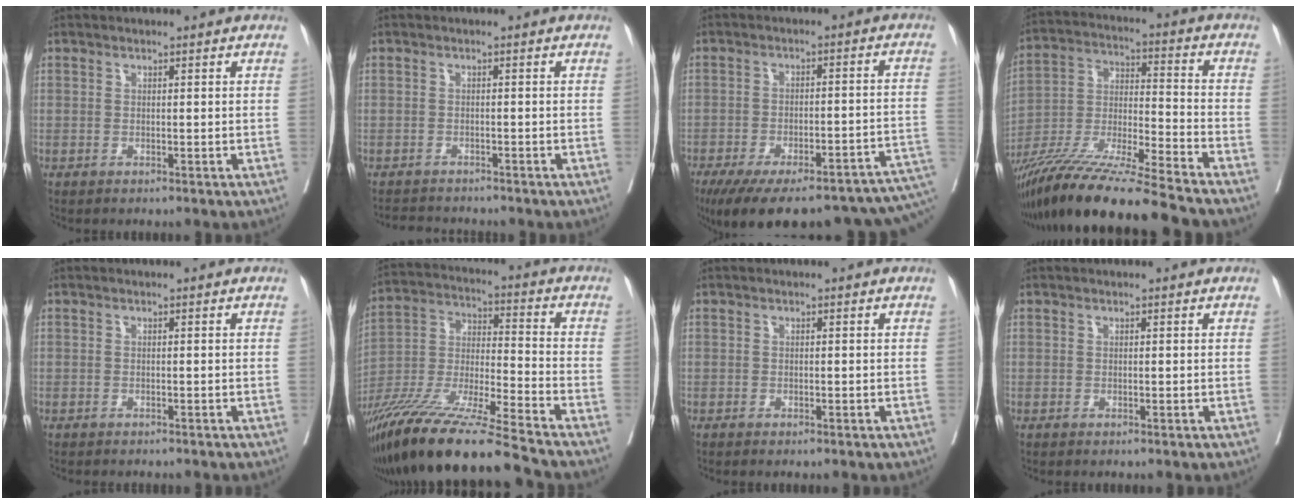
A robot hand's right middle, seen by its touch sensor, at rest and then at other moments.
{"total": 2.4, "force": [-2.3, 0.8, 0.2], "torque": [-0.001, -0.006, -0.037]}
{"total": 24.6, "force": [-16.5, 6.7, 17.0], "torque": [-0.206, 0.002, -0.214]}
{"total": 19.7, "force": [-16.7, -1.0, 10.4], "torque": [-0.220, -0.039, -0.306]}
{"total": 3.2, "force": [-2.9, 0.6, 1.2], "torque": [-0.018, -0.004, -0.035]}
{"total": 21.6, "force": [-17.5, -0.5, 12.6], "torque": [-0.270, -0.051, -0.328]}
{"total": 1.1, "force": [-0.9, 0.3, 0.6], "torque": [-0.011, -0.003, -0.011]}
{"total": 0.0}